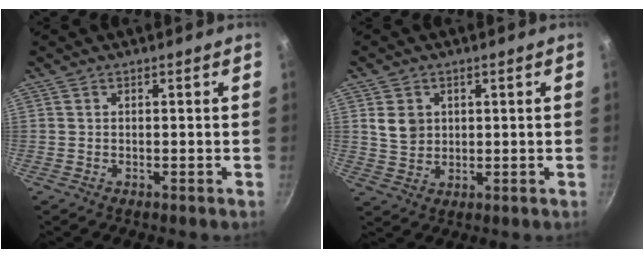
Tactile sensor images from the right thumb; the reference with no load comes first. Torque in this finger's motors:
{"motor_torque": [-0.72, 0.67, 0.23, 0.01, 0.00]}